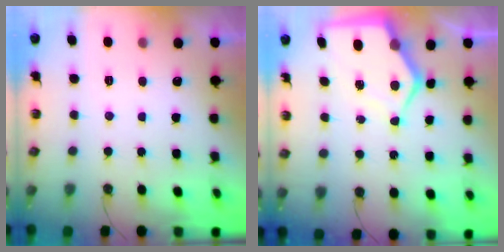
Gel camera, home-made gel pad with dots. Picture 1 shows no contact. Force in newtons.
{"total": 9.4, "press": 9.4, "slide": 1.1}